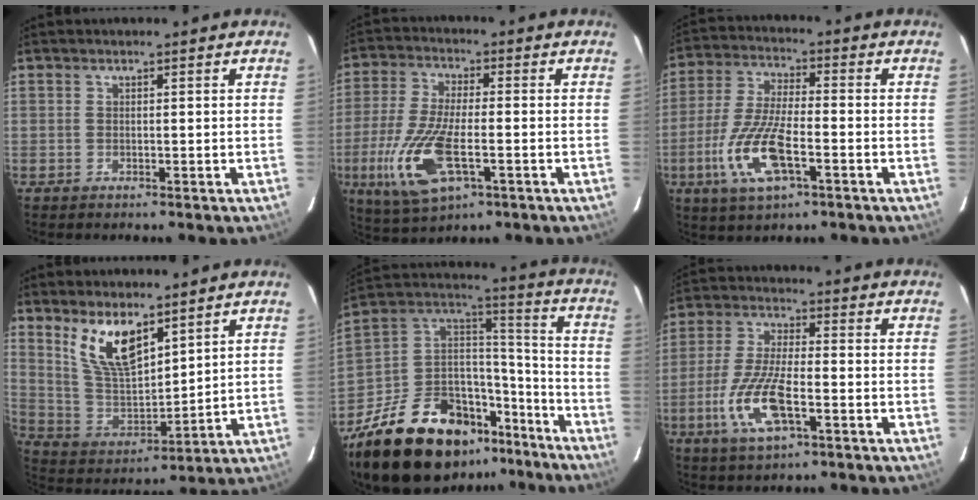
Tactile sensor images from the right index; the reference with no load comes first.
{"total": 14.7, "force": [-4.8, 5.6, 12.7], "torque": [-0.279, -0.018, -0.088]}
{"total": 13.1, "force": [-5.0, 4.3, 11.4], "torque": [-0.247, -0.009, -0.095]}
{"total": 11.6, "force": [7.3, 4.5, 7.8], "torque": [-0.150, -0.004, 0.156]}
{"total": 29.2, "force": [-19.2, 14.8, 16.4], "torque": [-0.322, 0.032, -0.292]}
{"total": 12.0, "force": [-4.5, 3.8, 10.4], "torque": [-0.224, -0.008, -0.086]}